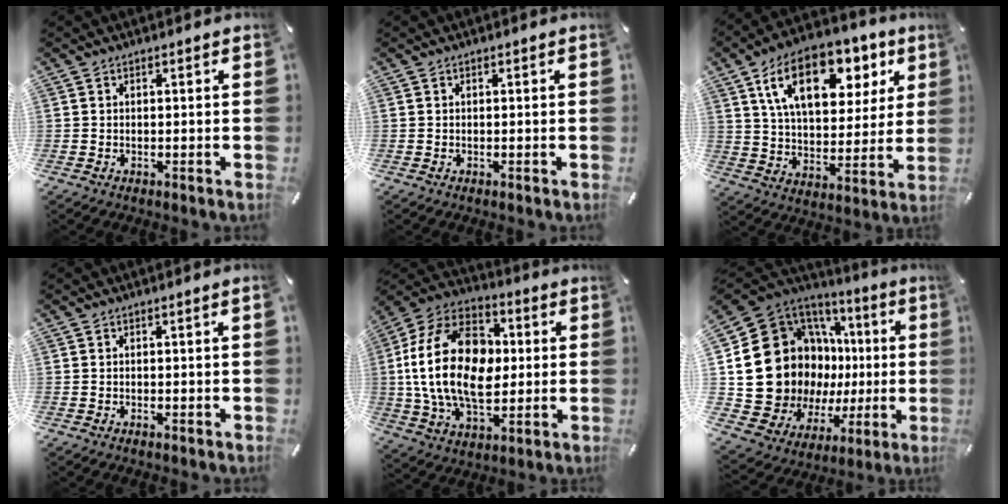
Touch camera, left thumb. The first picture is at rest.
{"total": 0.0}
{"total": 18.9, "force": [9.4, 11.0, 12.2], "torque": [-0.201, -0.027, 0.160]}
{"total": 1.1, "force": [-0.2, -0.1, 1.0], "torque": [-0.016, -0.006, -0.002]}
{"total": 21.9, "force": [0.0, 15.3, 15.7], "torque": [-0.317, 0.012, -0.002]}
{"total": 22.0, "force": [1.4, 18.3, 12.1], "torque": [-0.208, -0.056, 0.073]}